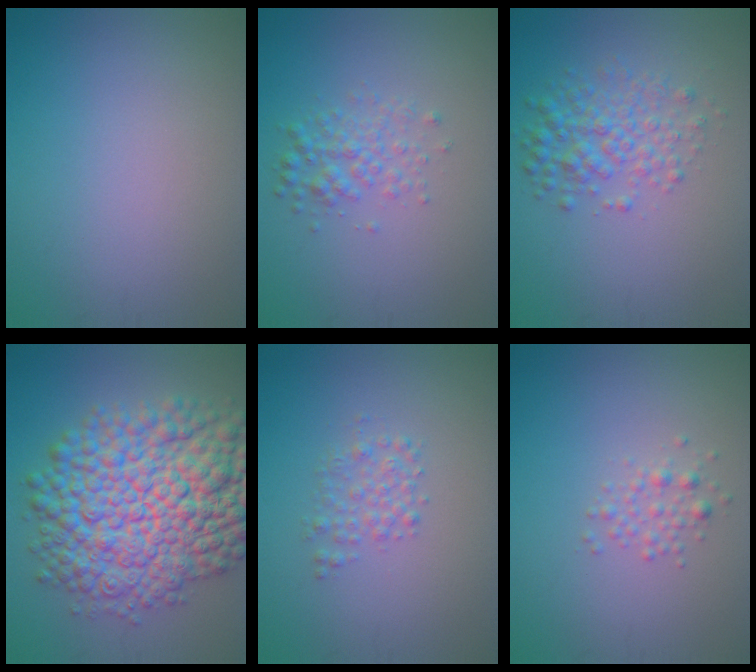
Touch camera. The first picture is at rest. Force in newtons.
{"total": 2.3, "press": 2.3, "slide": 0.1}
{"total": 3.7, "press": 3.7, "slide": 0.0}
{"total": 14.0, "press": 14.0, "slide": 0.2}
{"total": 1.8, "press": 1.8, "slide": 0.0}
{"total": 1.4, "press": 1.4, "slide": 0.1}